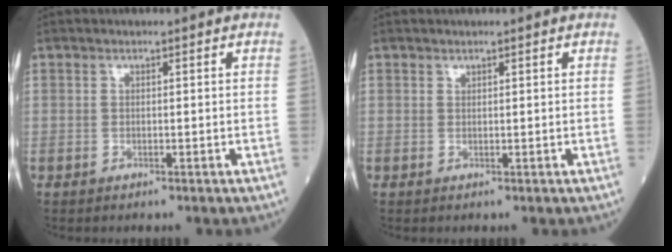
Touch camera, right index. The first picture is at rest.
{"total": 0.0}